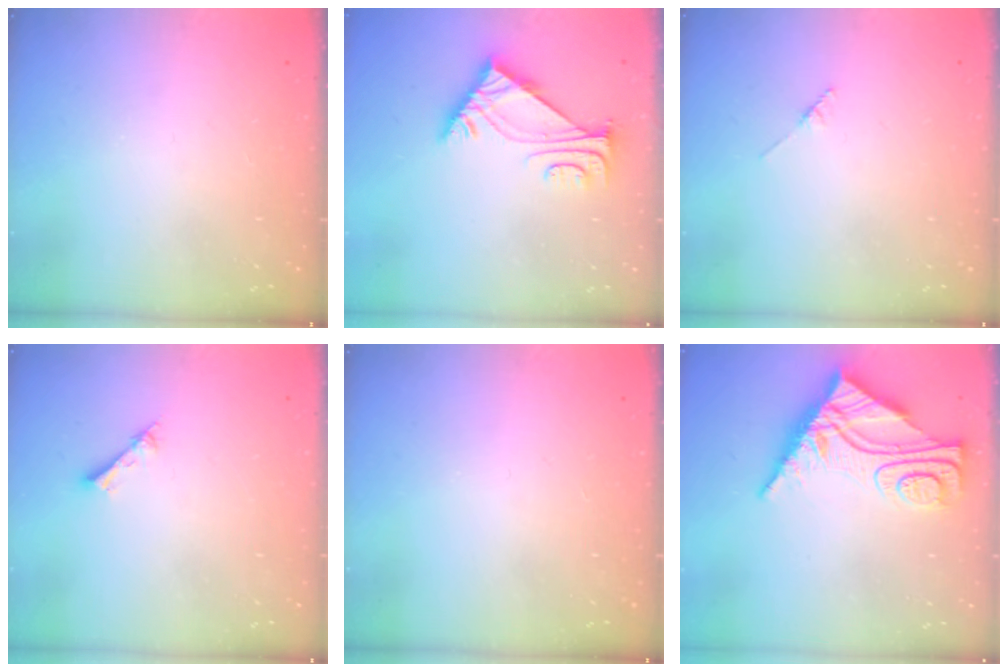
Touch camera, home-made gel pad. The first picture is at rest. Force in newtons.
{"total": 5.9, "press": 5.8, "slide": 1.2}
{"total": 1.7, "press": 1.6, "slide": 0.2}
{"total": 1.5, "press": 1.5, "slide": 0.2}
{"total": 0.0}
{"total": 12.3, "press": 12.2, "slide": 1.2}